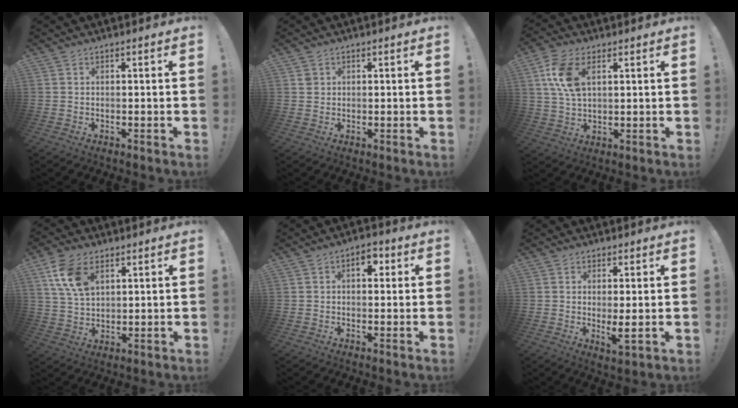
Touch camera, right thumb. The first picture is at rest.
{"total": 1.4, "force": [0.7, 1.1, 0.4], "torque": [-0.003, 0.000, 0.014]}
{"total": 10.4, "force": [3.8, 5.7, 7.8], "torque": [-0.154, -0.005, 0.069]}
{"total": 10.8, "force": [5.3, 6.3, 6.9], "torque": [-0.124, -0.012, 0.102]}
{"total": 4.6, "force": [1.4, 2.8, 3.4], "torque": [-0.038, 0.001, 0.019]}
{"total": 4.4, "force": [0.5, 0.9, 4.3], "torque": [-0.051, -0.019, 0.010]}